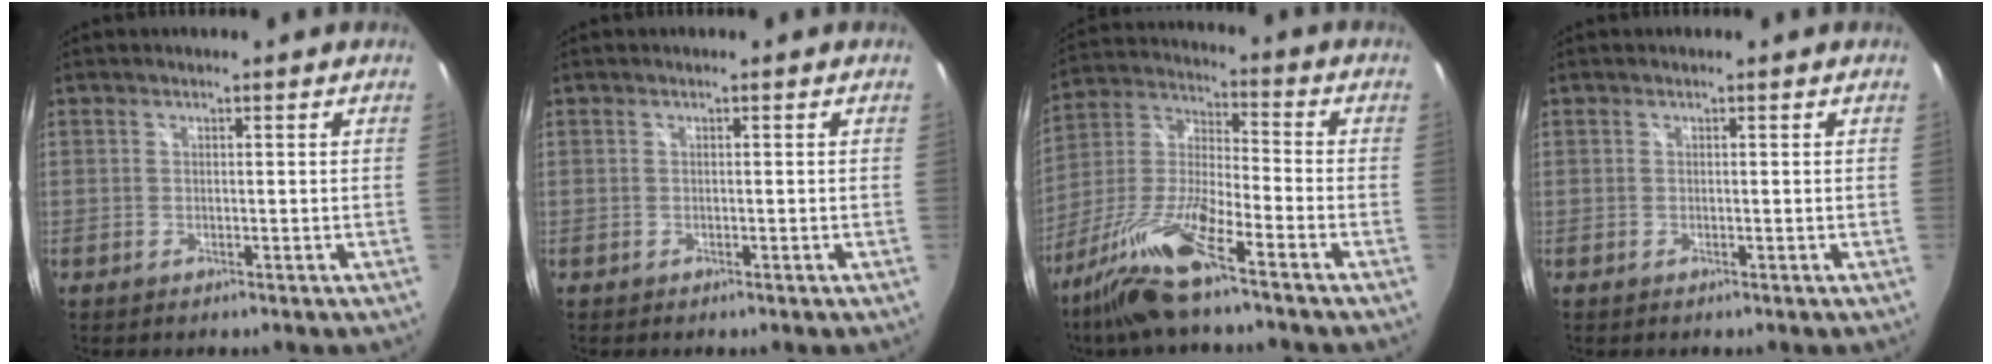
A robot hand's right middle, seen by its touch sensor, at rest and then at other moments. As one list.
[{"total": 0.0}, {"total": 14.2, "force": [-9.9, 1.5, 10.0], "torque": [-0.217, -0.010, -0.200]}, {"total": 0.0}]